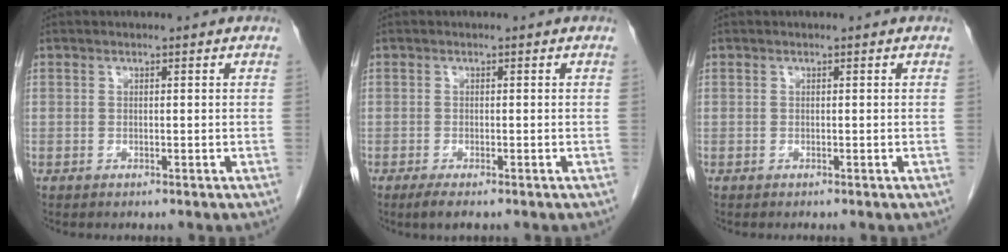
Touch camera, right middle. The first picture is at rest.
{"total": 2.0, "force": [-1.4, 0.3, 1.4], "torque": [-0.030, -0.006, -0.024]}
{"total": 0.0}